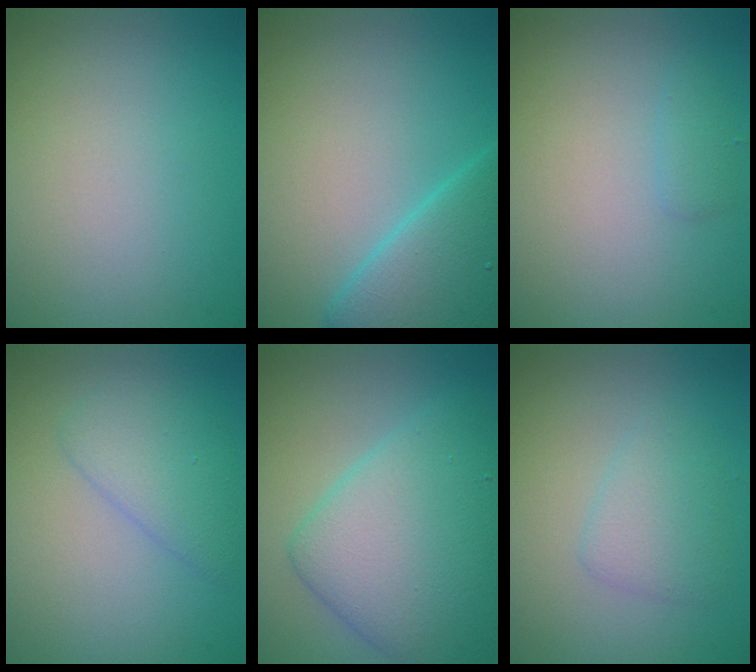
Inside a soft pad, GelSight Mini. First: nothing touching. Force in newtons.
{"total": 5.5, "press": 5.5, "slide": 0.3}
{"total": 0.9, "press": 0.9, "slide": 0.0}
{"total": 3.0, "press": 3.0, "slide": 0.2}
{"total": 7.5, "press": 7.5, "slide": 0.2}
{"total": 2.1, "press": 2.1, "slide": 0.0}